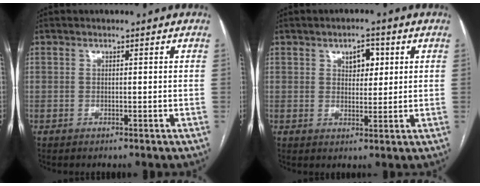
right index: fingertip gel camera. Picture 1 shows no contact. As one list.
[{"total": 4.0, "force": [1.7, 2.2, 2.9], "torque": [-0.042, 0.007, 0.026]}]